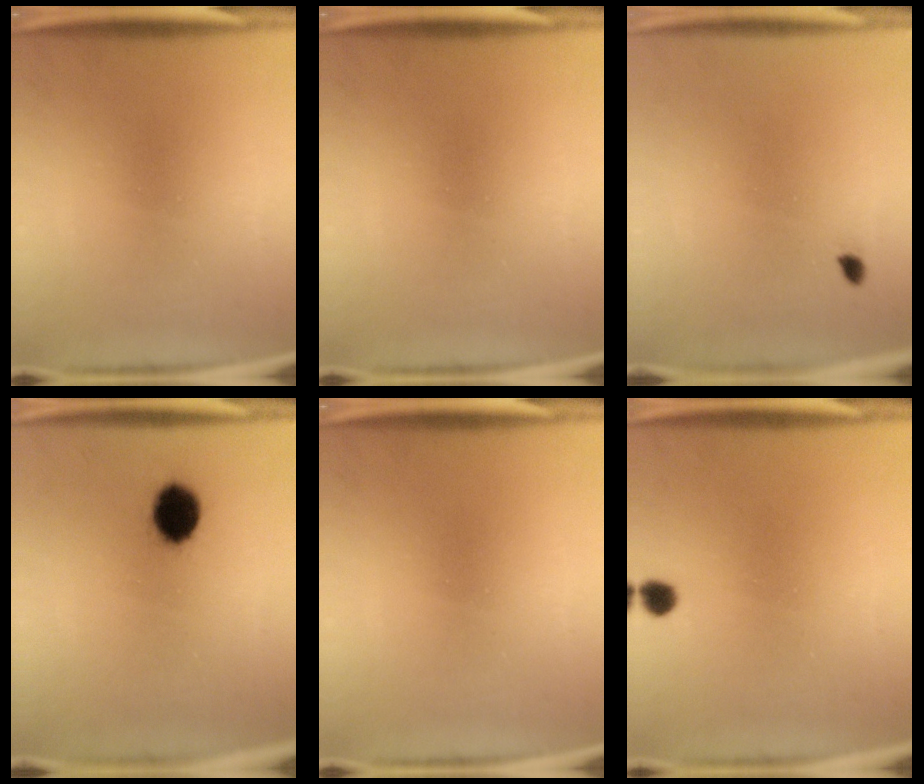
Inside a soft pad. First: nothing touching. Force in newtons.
{"total": 0.0}
{"total": 0.9}
{"total": 8.2}
{"total": 0.0}
{"total": 2.0}